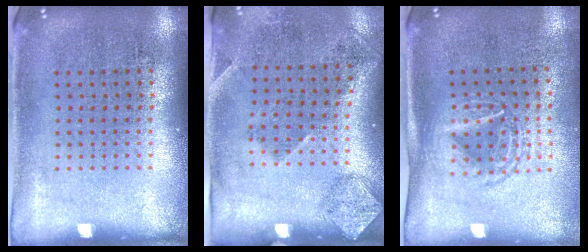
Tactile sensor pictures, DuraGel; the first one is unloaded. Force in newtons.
{"total": 1.9, "press": 1.2, "slide": 1.4}
{"total": 1.6, "press": 1.3, "slide": 0.9}